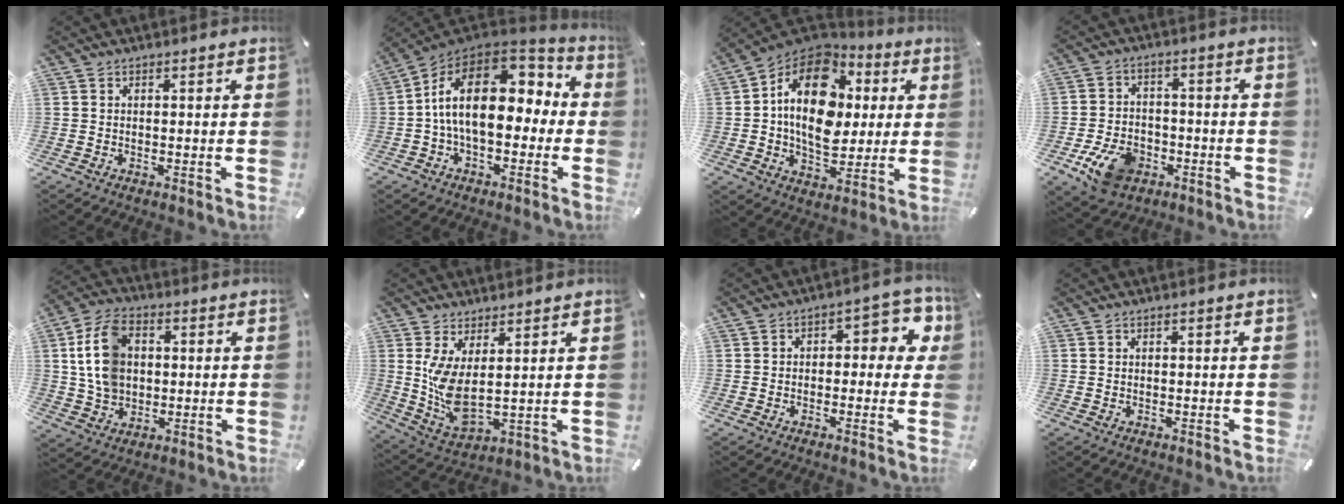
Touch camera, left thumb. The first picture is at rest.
{"total": 19.0, "force": [1.6, 10.6, 15.6], "torque": [-0.285, 0.000, 0.027]}
{"total": 19.5, "force": [3.2, 13.8, 13.4], "torque": [-0.236, -0.009, 0.053]}
{"total": 11.0, "force": [-4.9, 7.7, 6.1], "torque": [-0.109, 0.023, -0.087]}
{"total": 11.7, "force": [1.6, 9.2, 7.1], "torque": [-0.160, 0.010, 0.030]}
{"total": 8.3, "force": [3.0, 3.4, 7.0], "torque": [-0.173, -0.039, 0.057]}
{"total": 7.5, "force": [0.6, 4.4, 6.0], "torque": [-0.074, -0.001, 0.003]}
{"total": 0.0}